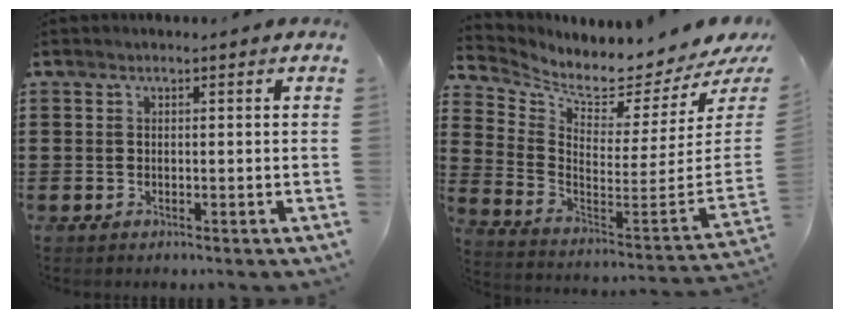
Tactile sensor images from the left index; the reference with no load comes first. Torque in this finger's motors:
{"motor_torque": [-0.60, -0.95, 0.22, 0.00]}